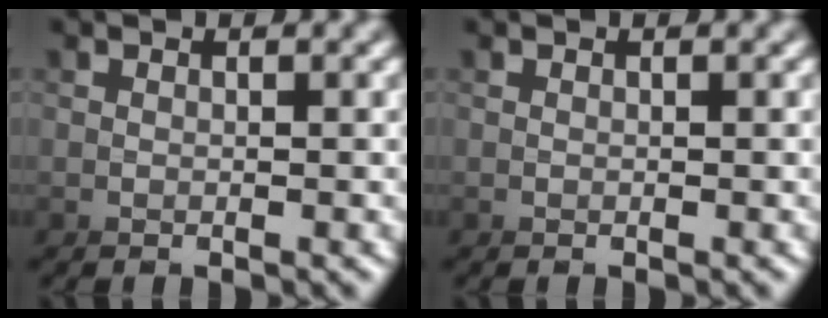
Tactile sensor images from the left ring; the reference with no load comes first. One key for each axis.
{"total": 0.0}